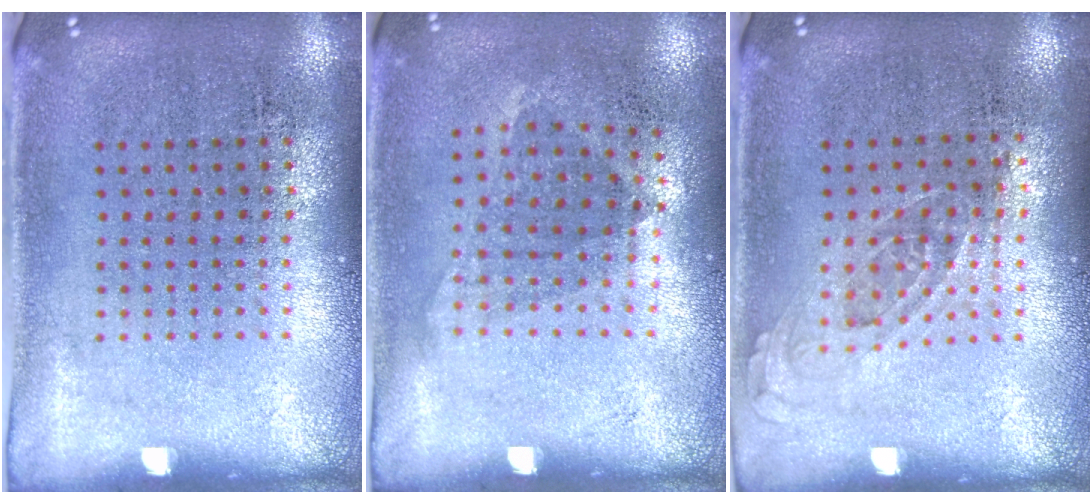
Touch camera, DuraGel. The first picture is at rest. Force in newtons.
{"total": 1.0, "press": 0.8, "slide": 0.6}
{"total": 0.6, "press": 0.6, "slide": 0.3}